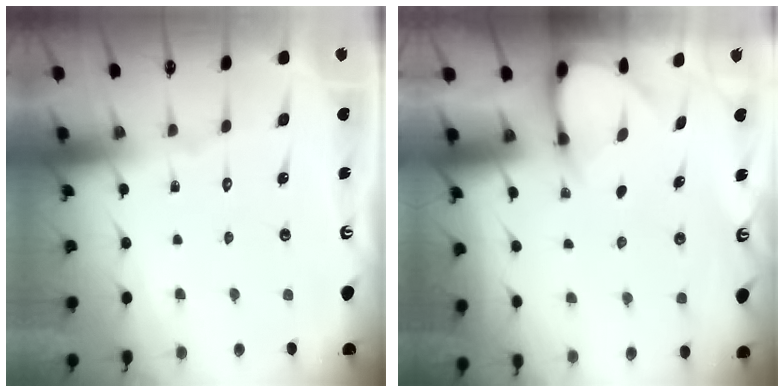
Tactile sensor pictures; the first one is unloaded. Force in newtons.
{"total": 3.6, "press": 3.6, "slide": 0.3}